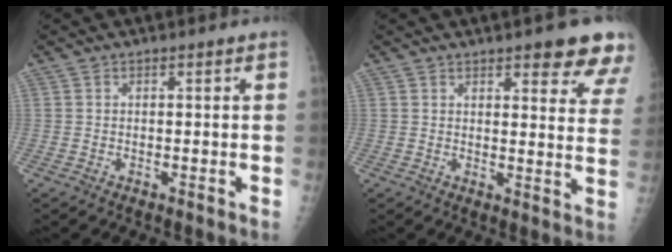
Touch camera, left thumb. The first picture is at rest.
{"total": 12.0, "force": [8.5, 3.4, 7.8], "torque": [-0.057, -0.040, 0.088]}